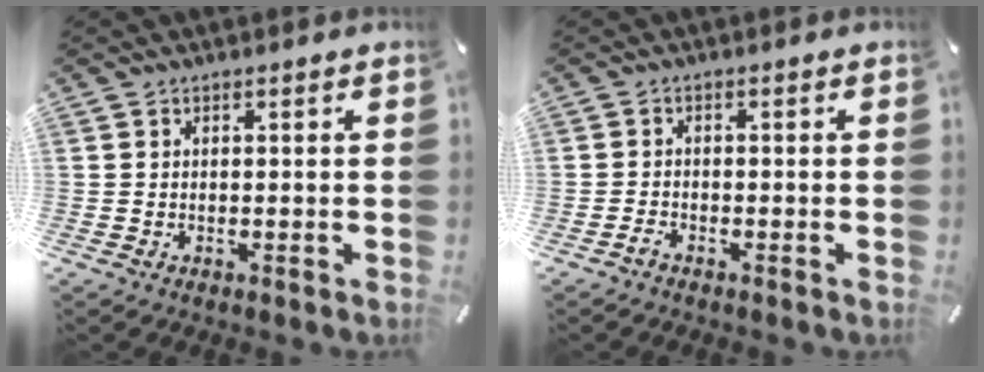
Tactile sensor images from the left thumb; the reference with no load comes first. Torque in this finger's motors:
{"motor_torque": [0.01, 0.09, 0.09, 0.16, 0.00]}